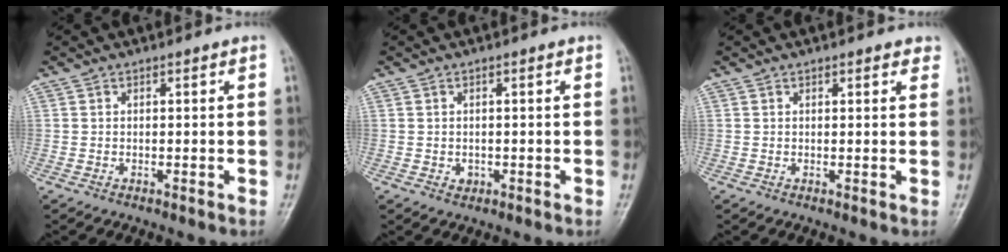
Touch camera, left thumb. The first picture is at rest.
{"total": 1.2, "force": [-0.3, 1.0, 0.5], "torque": [-0.003, 0.002, -0.001]}
{"total": 2.1, "force": [1.4, 0.9, 1.3], "torque": [-0.002, -0.003, 0.013]}